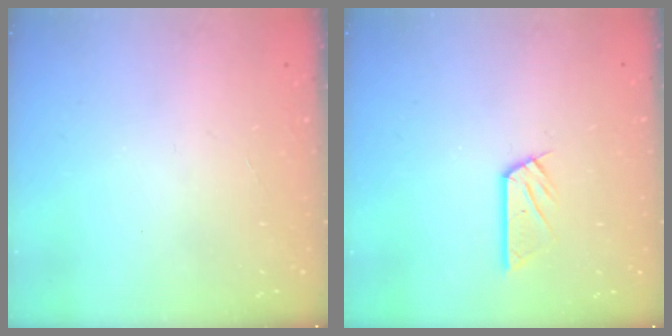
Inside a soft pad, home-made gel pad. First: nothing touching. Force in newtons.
{"total": 6.5, "press": 6.5, "slide": 0.2}